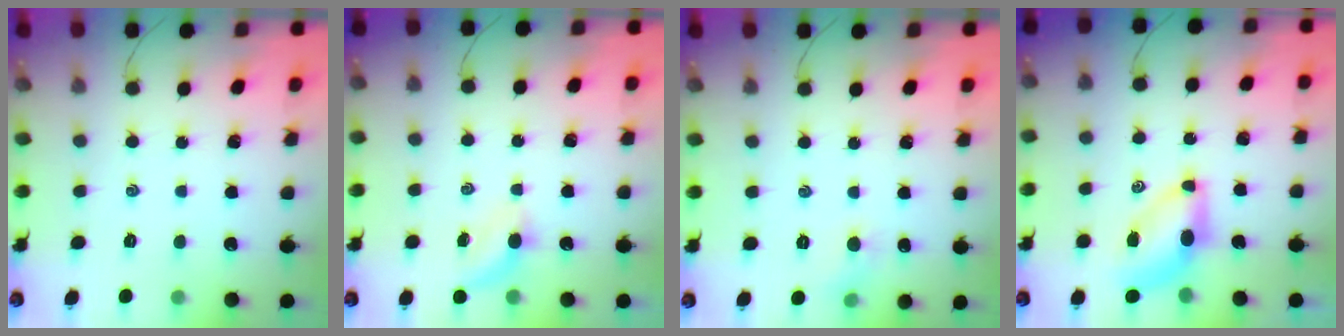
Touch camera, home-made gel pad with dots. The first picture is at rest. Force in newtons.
{"total": 4.7, "press": 4.6, "slide": 1.1}
{"total": 3.7, "press": 3.5, "slide": 1.3}
{"total": 7.1, "press": 6.9, "slide": 1.3}